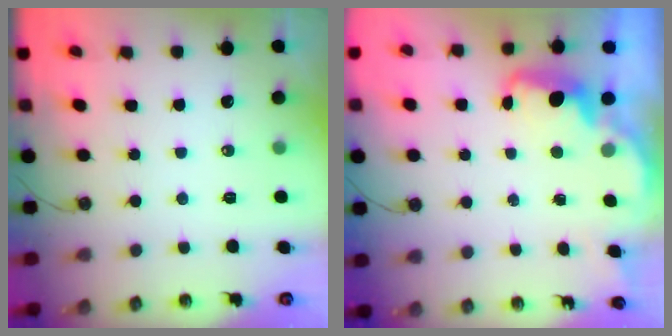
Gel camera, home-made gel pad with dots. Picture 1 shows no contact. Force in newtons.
{"total": 2.5, "press": 2.4, "slide": 0.7}